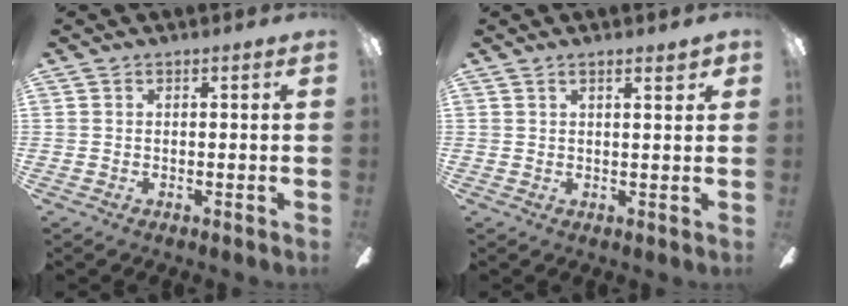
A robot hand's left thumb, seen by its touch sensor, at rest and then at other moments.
{"total": 3.2, "force": [1.8, 0.5, 2.6], "torque": [-0.031, -0.008, 0.024]}